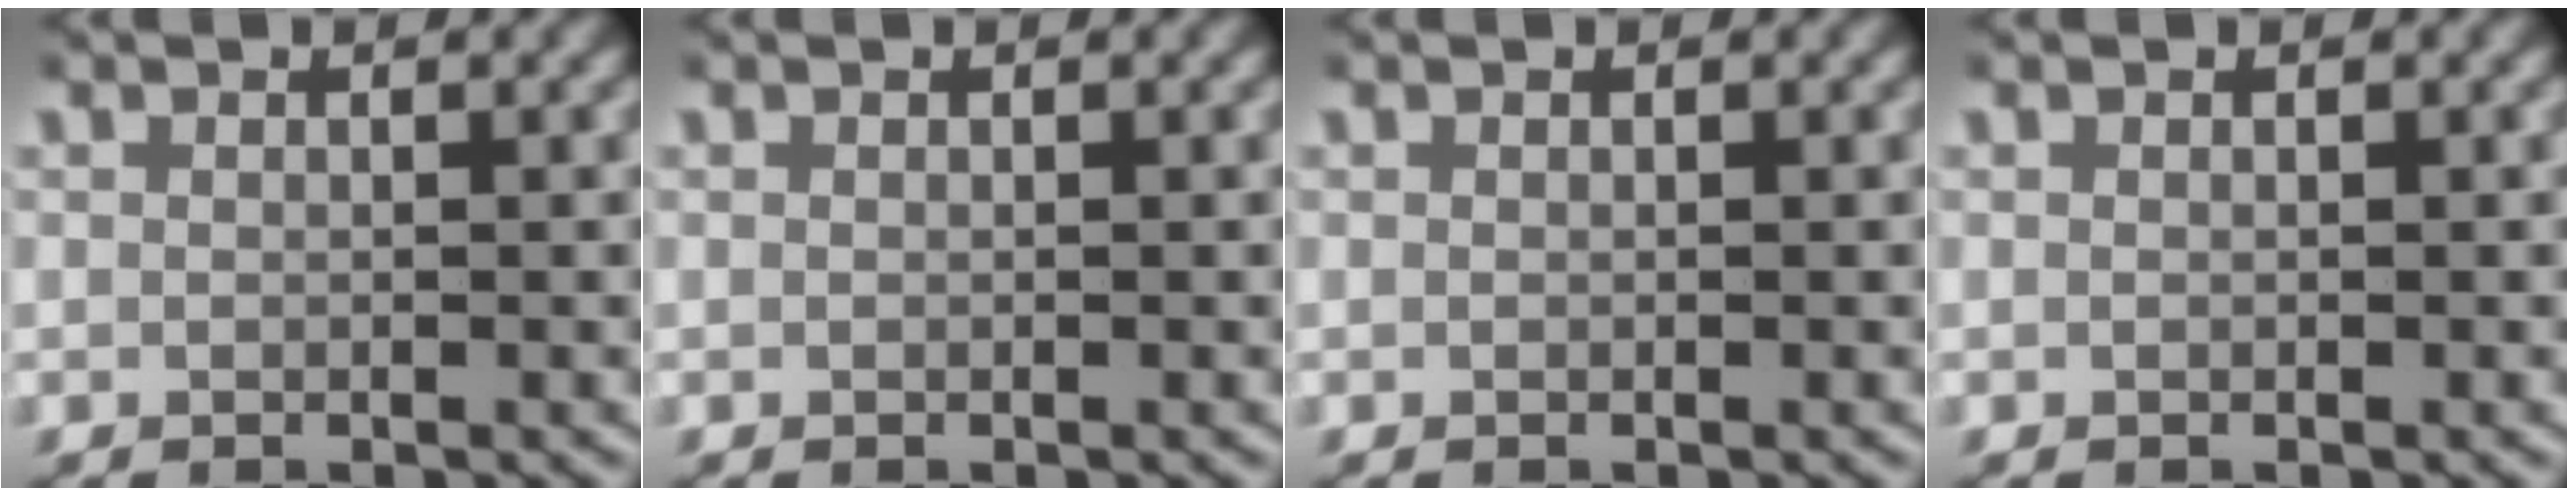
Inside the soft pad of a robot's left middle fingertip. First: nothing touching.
{"total": 0.0}
{"total": 0.0}
{"total": 0.0}